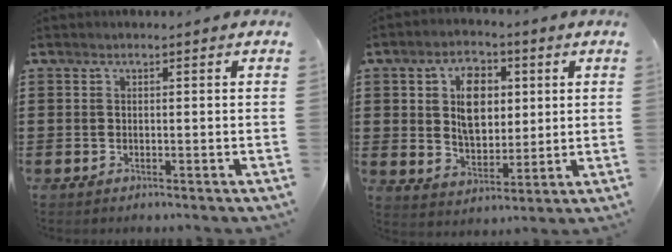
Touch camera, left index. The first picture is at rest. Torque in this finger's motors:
{"motor_torque": [1.21, 0.92, 0.19, 0.01]}